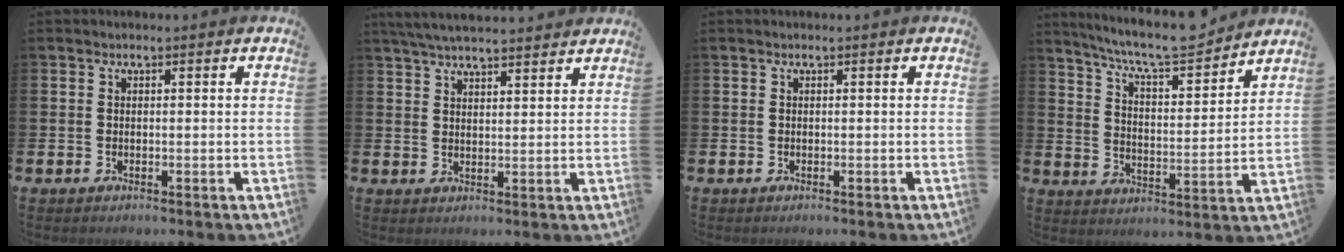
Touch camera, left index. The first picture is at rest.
{"total": 4.8, "force": [4.7, 0.4, 1.1], "torque": [-0.031, -0.016, 0.086]}
{"total": 0.0}
{"total": 8.8, "force": [8.2, 0.9, 2.9], "torque": [-0.079, -0.056, 0.144]}